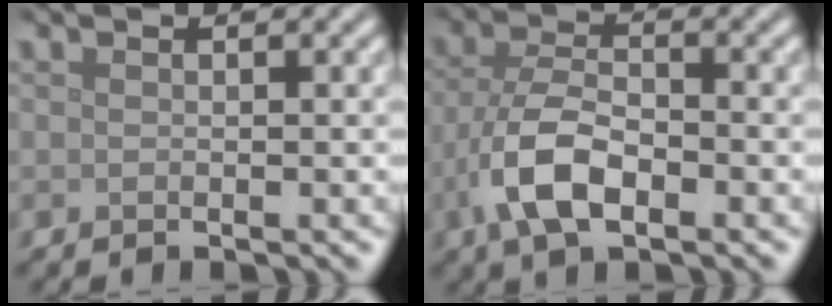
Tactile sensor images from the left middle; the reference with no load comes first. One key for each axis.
{"total": 5.9, "fx": -2.4, "fy": 2.8, "fz": 4.6, "tx": -0.096, "ty": -0.001, "tz": -0.053}